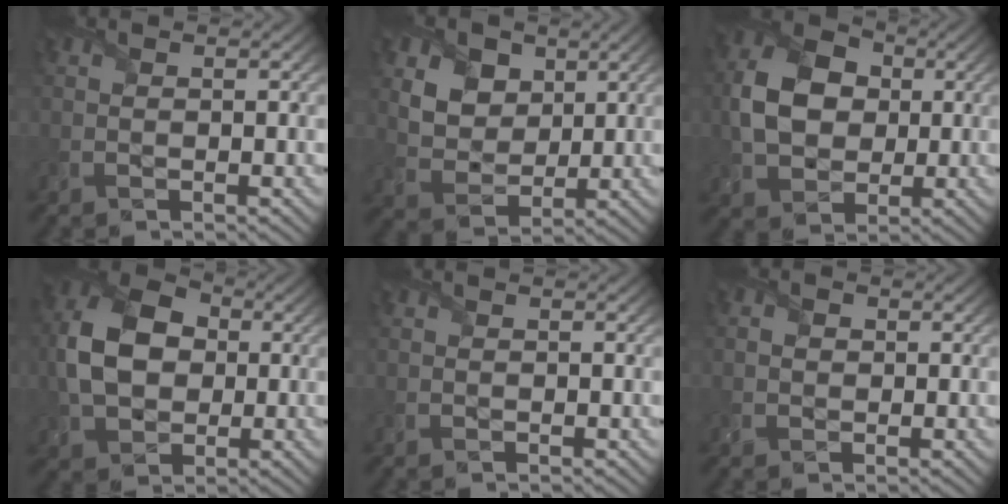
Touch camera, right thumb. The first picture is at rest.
{"total": 8.8, "force": [4.2, 6.4, 4.3], "torque": [-0.146, -0.005, 0.081]}
{"total": 8.8, "force": [0.5, 6.9, 5.5], "torque": [-0.130, 0.008, 0.005]}
{"total": 10.4, "force": [0.5, 7.5, 7.1], "torque": [-0.171, 0.014, 0.000]}
{"total": 0.0}
{"total": 1.0, "force": [0.0, 0.9, 0.4], "torque": [-0.018, 0.000, -0.003]}